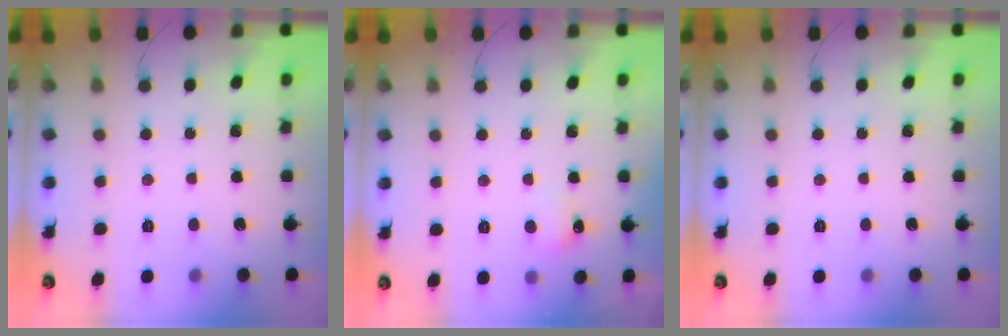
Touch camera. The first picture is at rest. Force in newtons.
{"total": 6.0, "press": 5.9, "slide": 1.3}
{"total": 0.0}